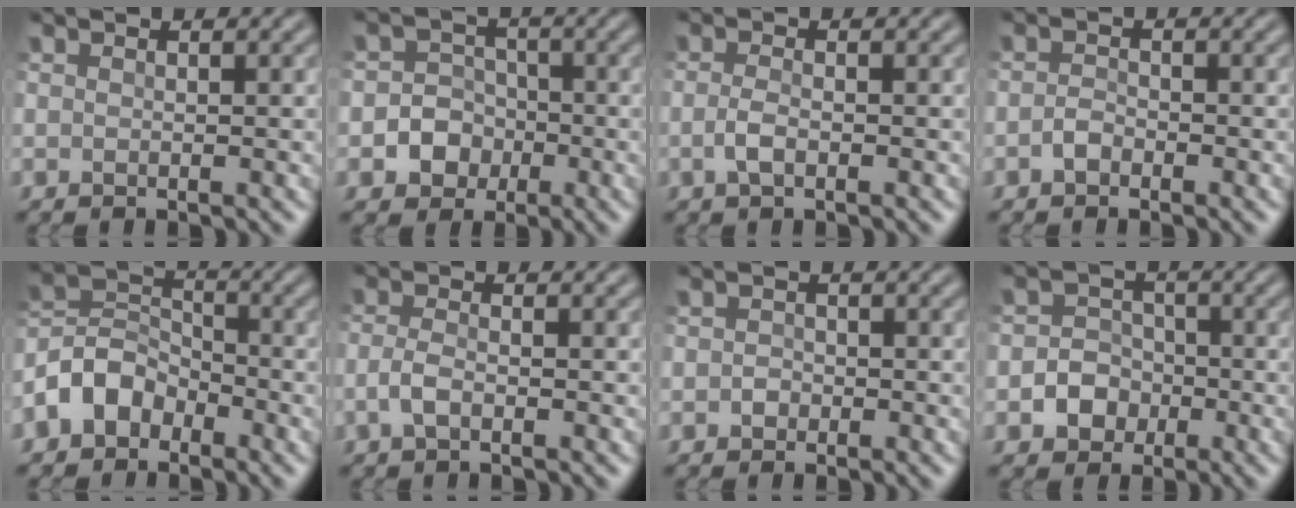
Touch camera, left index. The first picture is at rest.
{"total": 3.9, "force": [-1.0, 3.7, 0.9], "torque": [0.016, 0.014, -0.036]}
{"total": 1.3, "force": [-0.3, 0.5, 1.2], "torque": [-0.029, 0.004, -0.010]}
{"total": 0.9, "force": [-0.5, 0.6, 0.4], "torque": [-0.010, 0.007, -0.013]}
{"total": 4.4, "force": [-2.6, 3.1, 1.7], "torque": [-0.033, 0.012, -0.062]}
{"total": 1.5, "force": [-0.6, 0.6, 1.3], "torque": [-0.032, 0.005, -0.016]}
{"total": 0.8, "force": [-0.2, 0.8, 0.2], "torque": [-0.001, 0.002, -0.006]}
{"total": 3.1, "force": [-0.8, 2.8, 0.9], "torque": [0.010, 0.007, -0.027]}